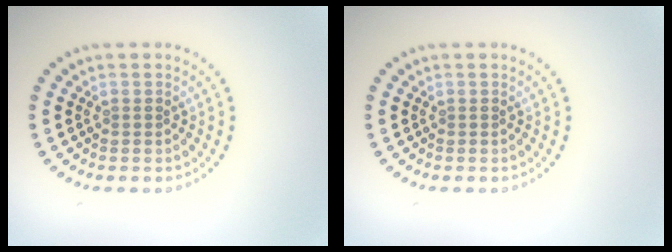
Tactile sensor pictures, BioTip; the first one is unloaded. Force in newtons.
{"total": 0.0}